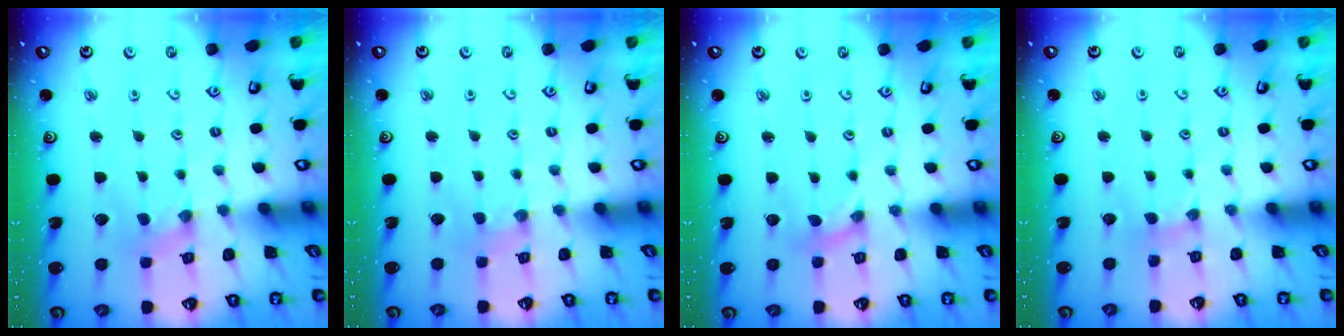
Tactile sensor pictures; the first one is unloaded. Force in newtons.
{"total": 1.8, "press": 1.8, "slide": 0.3}
{"total": 0.0}
{"total": 1.3, "press": 1.2, "slide": 0.3}